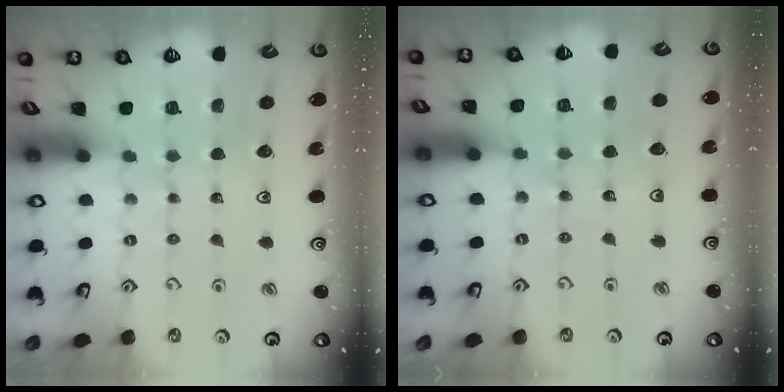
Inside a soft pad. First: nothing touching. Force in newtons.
{"total": 4.4, "press": 4.3, "slide": 1.1}